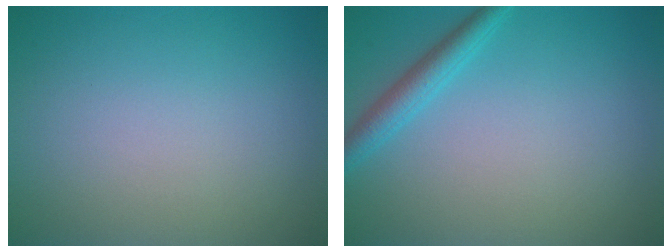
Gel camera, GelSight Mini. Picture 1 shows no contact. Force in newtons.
{"total": 2.4, "press": 2.4, "slide": 0.1}